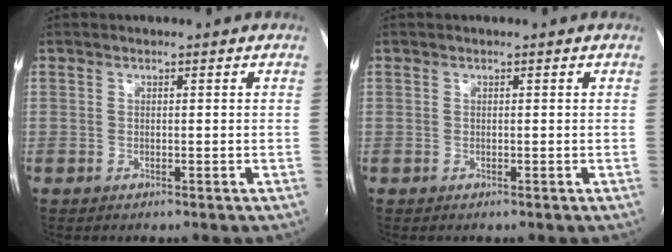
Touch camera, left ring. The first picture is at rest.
{"total": 0.0}